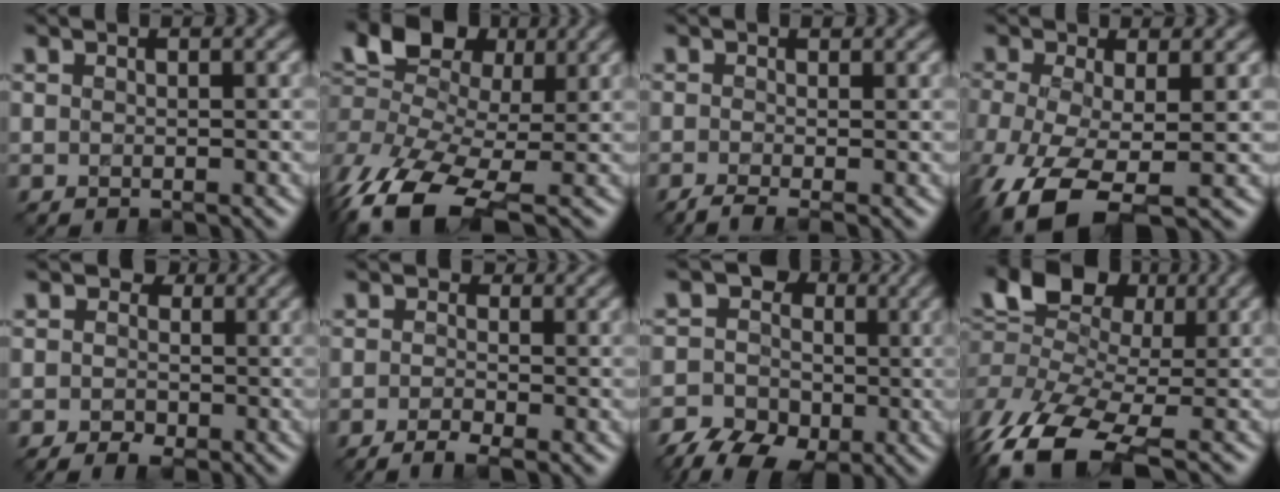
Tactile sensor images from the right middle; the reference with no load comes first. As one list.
[{"total": 12.0, "force": [-2.4, 7.8, 8.8], "torque": [-0.189, 0.004, -0.053]}, {"total": 2.2, "force": [-0.9, 0.6, 1.9], "torque": [-0.031, 0.002, -0.029]}, {"total": 8.1, "force": [-3.5, 3.2, 6.6], "torque": [-0.149, -0.016, -0.071]}, {"total": 2.3, "force": [0.2, 1.9, 1.2], "torque": [-0.005, 0.006, -0.005]}, {"total": 1.8, "force": [-0.6, 0.8, 1.5], "torque": [-0.030, 0.004, -0.018]}, {"total": 9.1, "force": [-2.8, 7.3, 4.6], "torque": [-0.049, -0.005, -0.054]}, {"total": 13.3, "force": [-2.9, 8.7, 9.7], "torque": [-0.185, 0.014, -0.056]}]